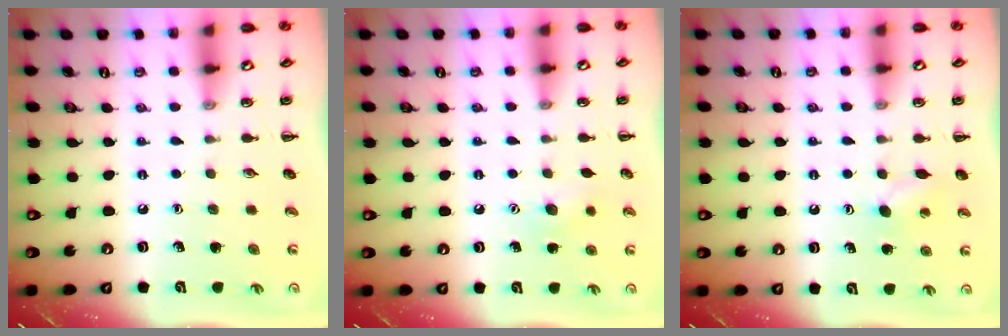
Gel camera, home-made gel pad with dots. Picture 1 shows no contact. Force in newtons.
{"total": 7.9, "press": 7.6, "slide": 1.9}
{"total": 5.3, "press": 5.0, "slide": 1.5}